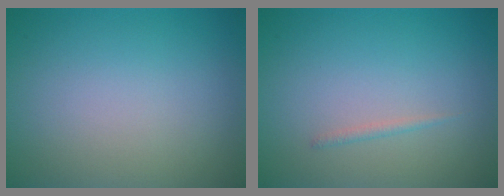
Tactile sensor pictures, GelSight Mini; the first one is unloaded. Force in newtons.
{"total": 0.6, "press": 0.6, "slide": 0.1}